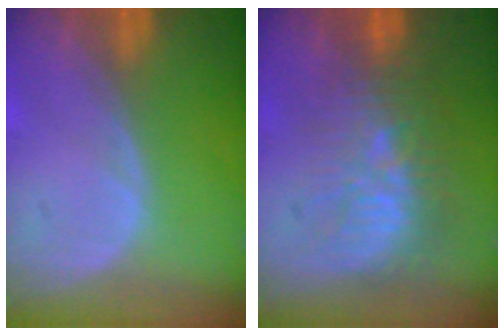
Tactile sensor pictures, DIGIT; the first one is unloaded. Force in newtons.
{"total": 9.2, "press": 8.5, "slide": 3.4}